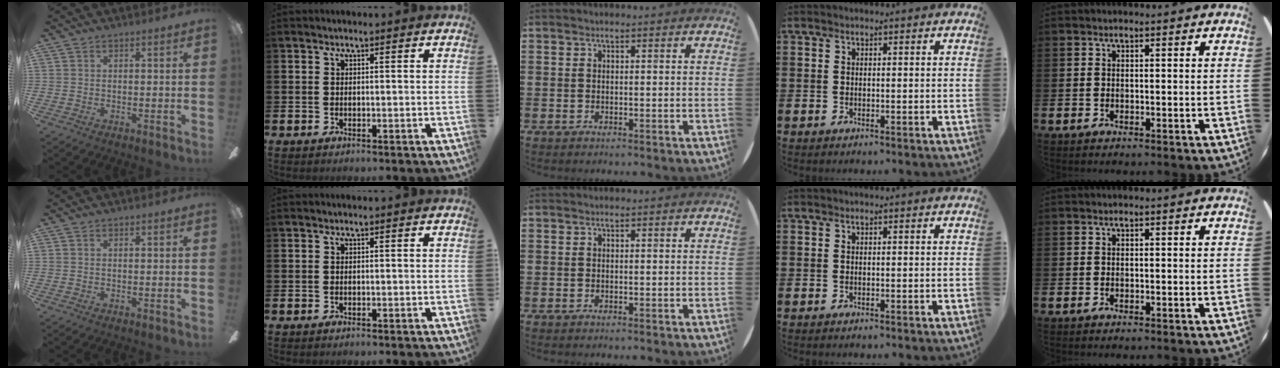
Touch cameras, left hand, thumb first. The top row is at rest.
{}